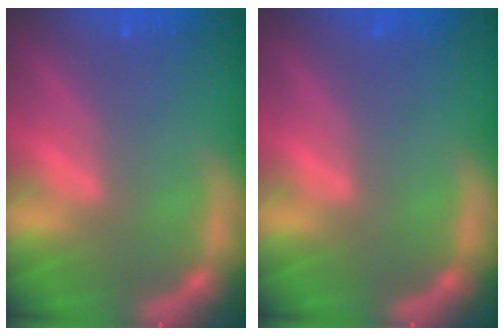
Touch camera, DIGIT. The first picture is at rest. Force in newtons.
{"total": 0.0}